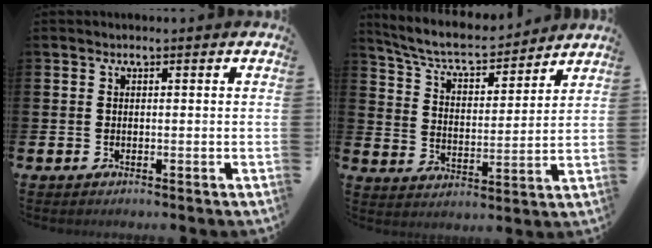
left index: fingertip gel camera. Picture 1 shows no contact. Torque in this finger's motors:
{"motor_torque": [0.28, -0.61, 0.51, 0.15]}